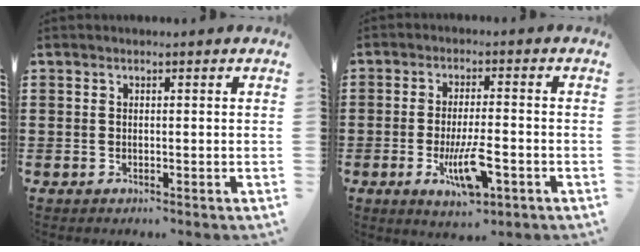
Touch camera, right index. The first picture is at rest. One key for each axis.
{"total": 8.2, "fx": -2.9, "fy": 2.4, "fz": 7.3, "tx": -0.142, "ty": -0.010, "tz": -0.049}